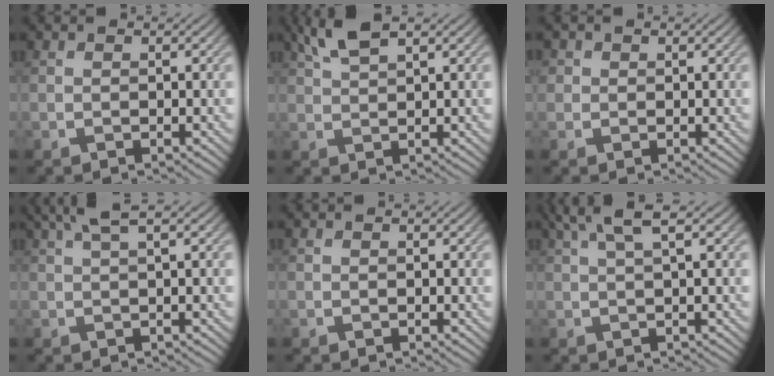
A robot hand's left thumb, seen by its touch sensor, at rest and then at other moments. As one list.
[{"total": 4.2, "force": [2.7, 0.9, 3.1], "torque": [-0.068, 0.016, 0.057]}, {"total": 1.5, "force": [0.5, 1.4, 0.3], "torque": [-0.003, -0.001, 0.004]}, {"total": 3.9, "force": [1.8, 0.6, 3.4], "torque": [-0.061, 0.017, 0.037]}, {"total": 0.0}, {"total": 4.4, "force": [2.1, 0.7, 3.8], "torque": [-0.067, 0.017, 0.041]}]